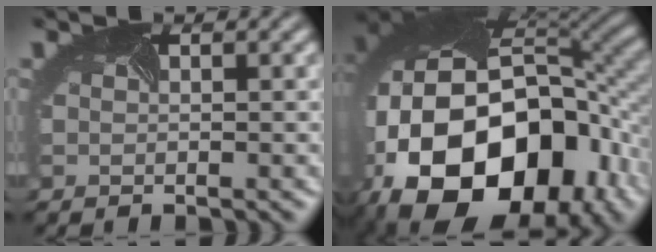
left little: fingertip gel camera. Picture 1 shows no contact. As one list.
[{"total": 19.2, "force": [-6.8, 12.5, 12.9], "torque": [-0.275, -0.026, -0.094]}]